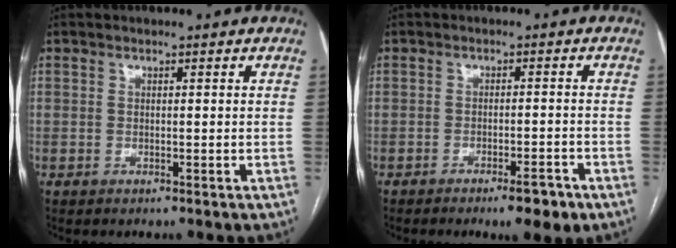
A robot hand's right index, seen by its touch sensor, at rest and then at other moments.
{"total": 4.7, "force": [-3.1, 0.9, 3.5], "torque": [-0.048, -0.003, -0.042]}